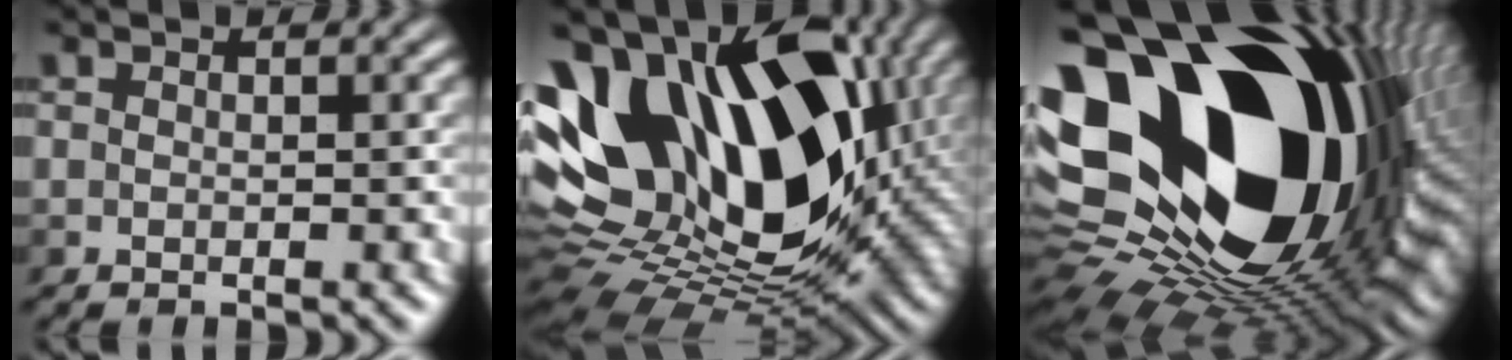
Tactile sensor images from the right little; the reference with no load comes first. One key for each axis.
{"total": 18.4, "fx": 2.9, "fy": 11.3, "fz": 14.2, "tx": -0.286, "ty": 0.023, "tz": 0.042}
{"total": 21.8, "fx": 2.3, "fy": 12.8, "fz": 17.5, "tx": -0.311, "ty": -0.047, "tz": 0.044}